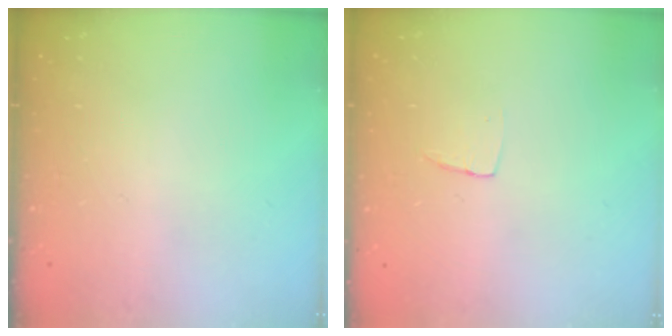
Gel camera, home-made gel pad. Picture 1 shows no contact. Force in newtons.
{"total": 3.3, "press": 3.3, "slide": 0.2}